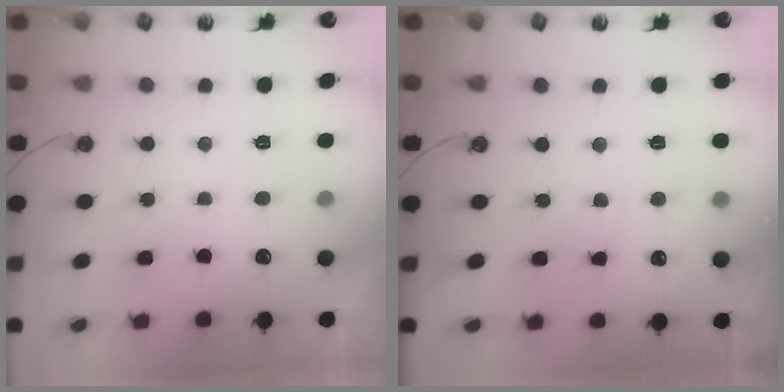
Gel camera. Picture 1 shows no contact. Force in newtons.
{"total": 2.0, "press": 2.0, "slide": 0.3}